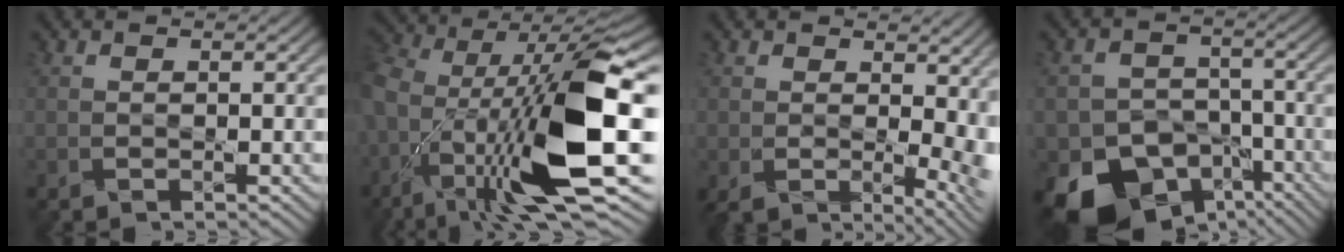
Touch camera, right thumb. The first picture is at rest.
{"total": 16.5, "force": [-3.0, 6.5, 14.9], "torque": [-0.290, -0.005, -0.042]}
{"total": 7.8, "force": [0.5, 4.7, 6.2], "torque": [-0.107, -0.021, 0.022]}
{"total": 15.4, "force": [-9.2, 10.9, 5.9], "torque": [-0.118, -0.050, -0.144]}